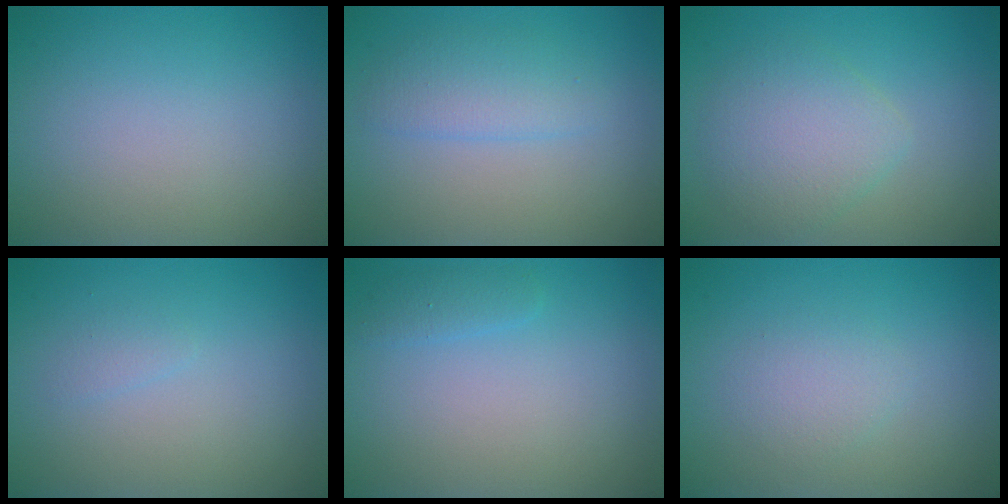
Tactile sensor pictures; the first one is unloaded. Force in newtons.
{"total": 2.4, "press": 2.4, "slide": 0.1}
{"total": 3.5, "press": 3.5, "slide": 0.0}
{"total": 0.8, "press": 0.8, "slide": 0.0}
{"total": 1.1, "press": 1.1, "slide": 0.1}
{"total": 1.7, "press": 1.7, "slide": 0.0}